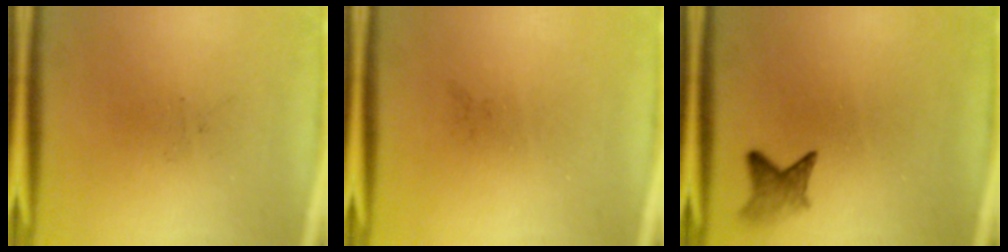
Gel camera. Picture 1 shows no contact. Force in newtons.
{"total": 0.0}
{"total": 2.4}